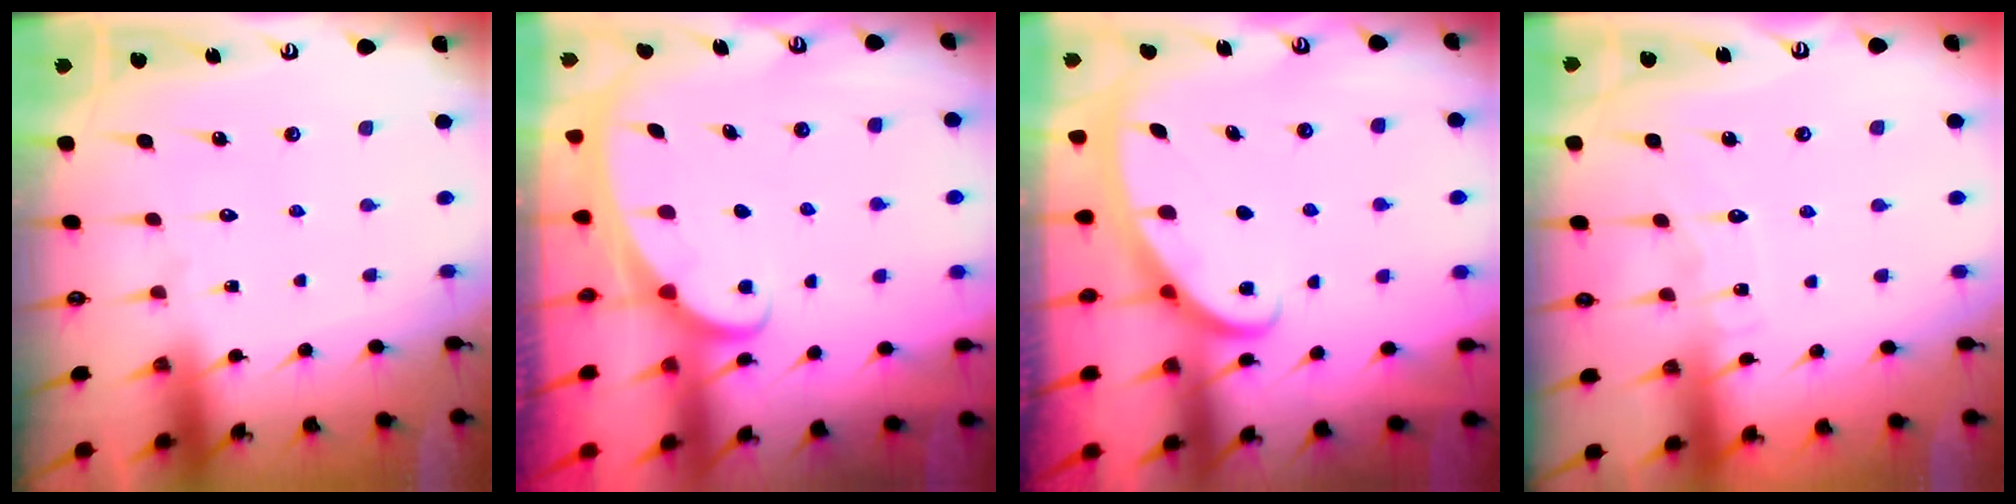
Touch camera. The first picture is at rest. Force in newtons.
{"total": 2.0, "press": 2.0, "slide": 0.1}
{"total": 2.4, "press": 2.4, "slide": 0.4}
{"total": 4.5, "press": 4.5, "slide": 0.5}